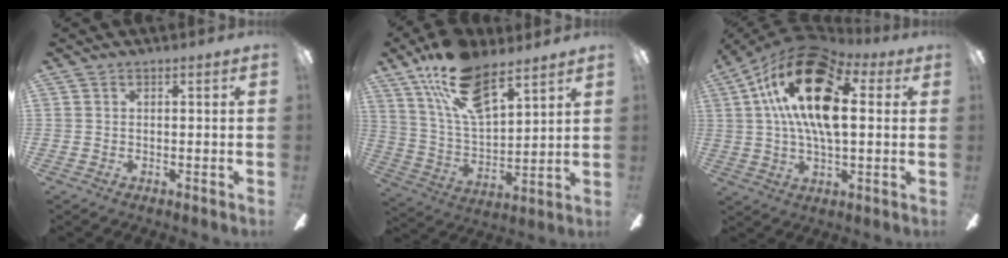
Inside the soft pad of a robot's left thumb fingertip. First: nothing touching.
{"total": 18.4, "force": [12.6, 7.8, 11.0], "torque": [-0.208, -0.055, 0.225]}
{"total": 23.0, "force": [6.9, 11.5, 18.8], "torque": [-0.338, -0.011, 0.111]}